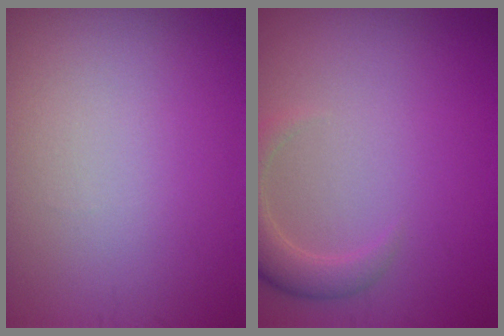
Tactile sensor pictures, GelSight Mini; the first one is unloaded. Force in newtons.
{"total": 2.9, "press": 2.8, "slide": 0.3}